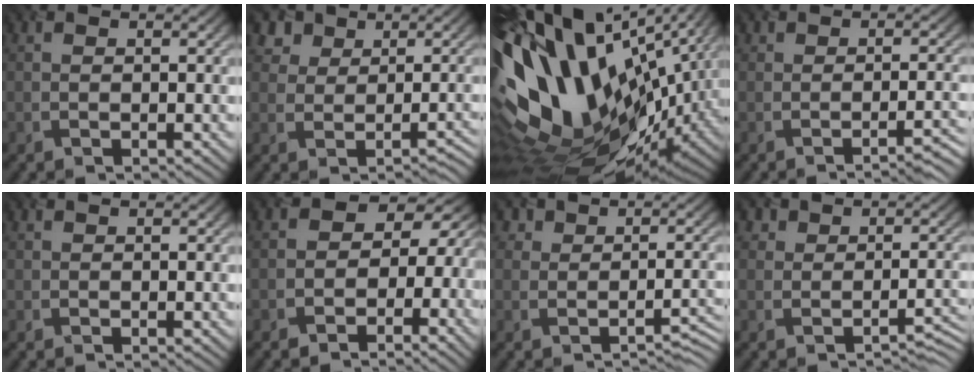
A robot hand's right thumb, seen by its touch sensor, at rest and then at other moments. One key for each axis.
{"total": 4.0, "fx": 2.2, "fy": 3.0, "fz": 1.5, "tx": -0.020, "ty": 0.000, "tz": 0.036}
{"total": 20.6, "fx": 3.8, "fy": 11.5, "fz": 16.6, "tx": -0.343, "ty": -0.038, "tz": 0.092}
{"total": 2.2, "fx": -1.3, "fy": 0.3, "fz": 1.8, "tx": -0.028, "ty": 0.009, "tz": -0.024}
{"total": 0.0}
{"total": 6.8, "fx": -1.5, "fy": 5.3, "fz": 4.1, "tx": -0.032, "ty": -0.001, "tz": -0.036}
{"total": 2.4, "fx": 0.3, "fy": 2.1, "fz": 1.1, "tx": -0.009, "ty": -0.004, "tz": 0.000}
{"total": 2.1, "fx": 0.0, "fy": 1.9, "fz": 1.1, "tx": -0.008, "ty": -0.001, "tz": -0.004}